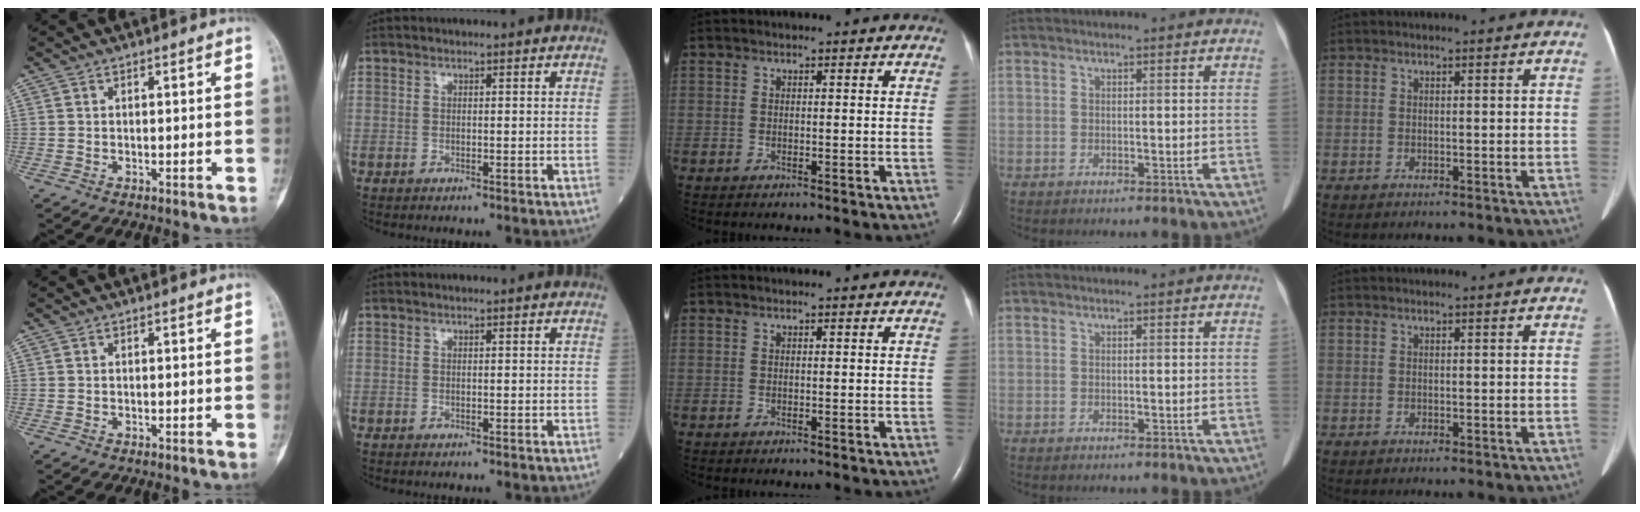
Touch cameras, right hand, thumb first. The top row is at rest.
{}